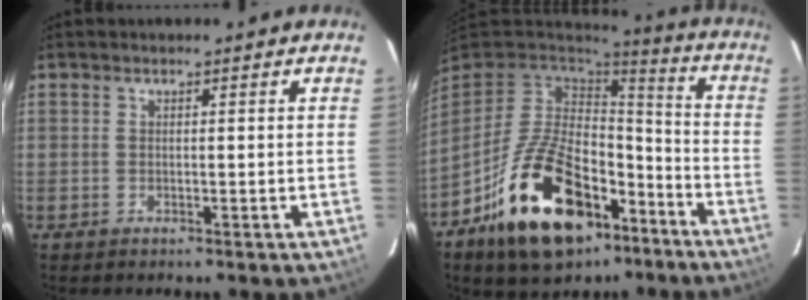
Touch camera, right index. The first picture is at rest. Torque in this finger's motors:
{"motor_torque": [0.87, -0.68, 1.06, 0.21]}